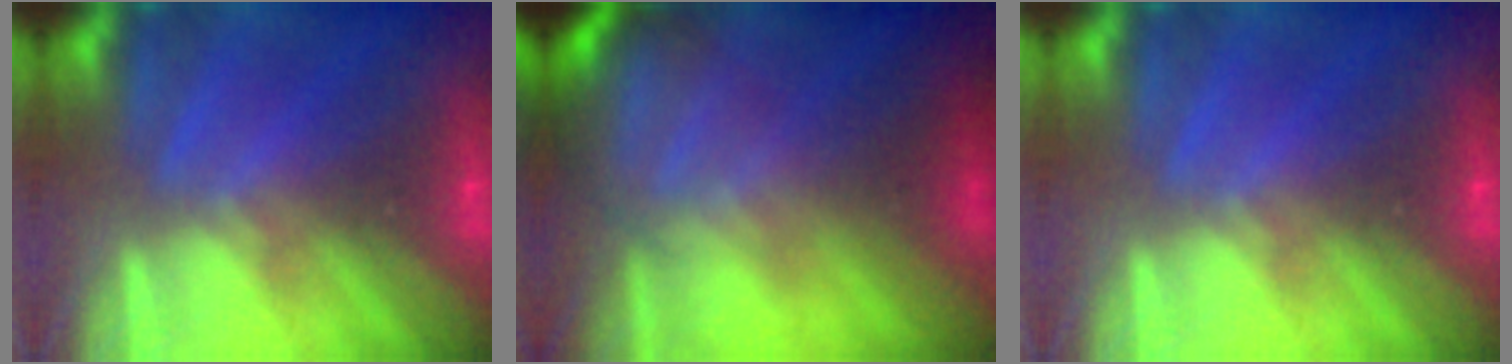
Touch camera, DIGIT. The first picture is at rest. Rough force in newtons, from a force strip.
{"total": 5.9}
{"total": 0.0}